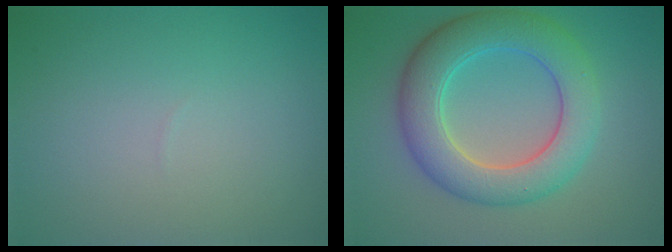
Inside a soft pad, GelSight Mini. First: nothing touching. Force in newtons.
{"total": 7.3, "press": 7.3, "slide": 0.3}